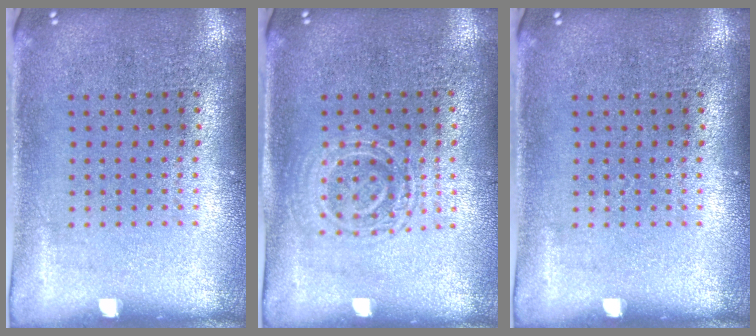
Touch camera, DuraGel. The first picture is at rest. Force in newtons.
{"total": 1.4, "press": 1.3, "slide": 0.4}
{"total": 0.0}